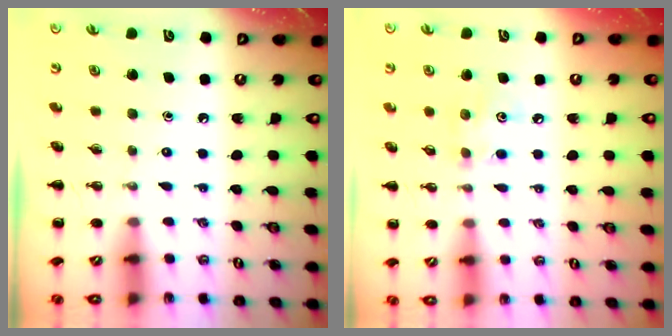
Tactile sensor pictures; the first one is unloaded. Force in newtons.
{"total": 4.2, "press": 4.2, "slide": 0.6}